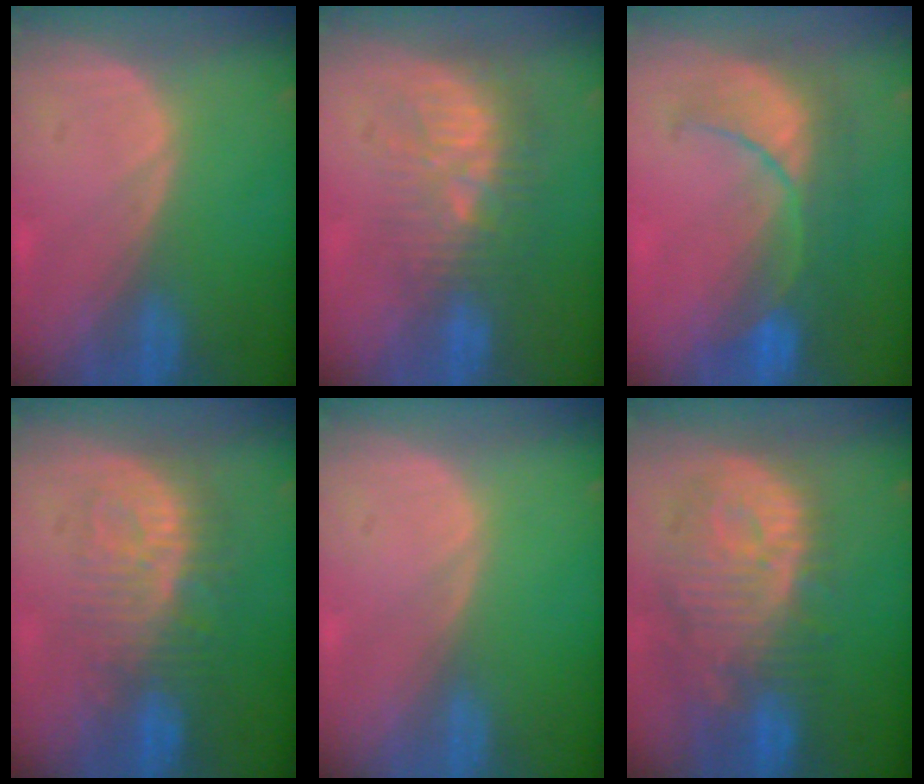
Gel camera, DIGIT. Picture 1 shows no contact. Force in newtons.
{"total": 9.3, "press": 8.5, "slide": 3.6}
{"total": 8.3, "press": 8.3, "slide": 0.7}
{"total": 9.4, "press": 8.5, "slide": 3.9}
{"total": 0.0}
{"total": 12.2, "press": 10.9, "slide": 5.4}